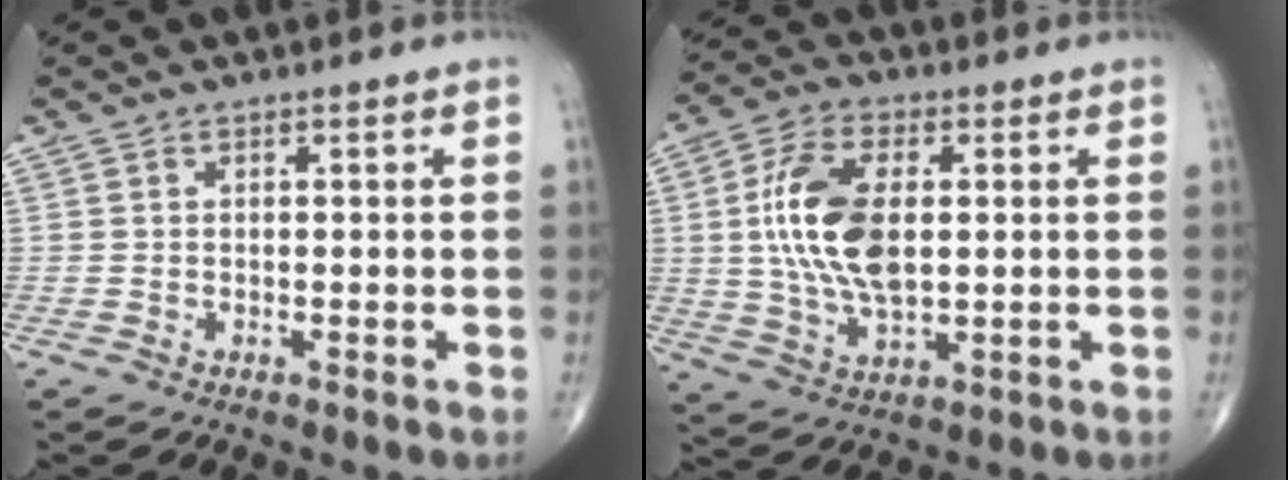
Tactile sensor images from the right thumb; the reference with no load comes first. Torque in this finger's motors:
{"motor_torque": [1.66, 2.96, 1.86, 0.25, 0.18]}